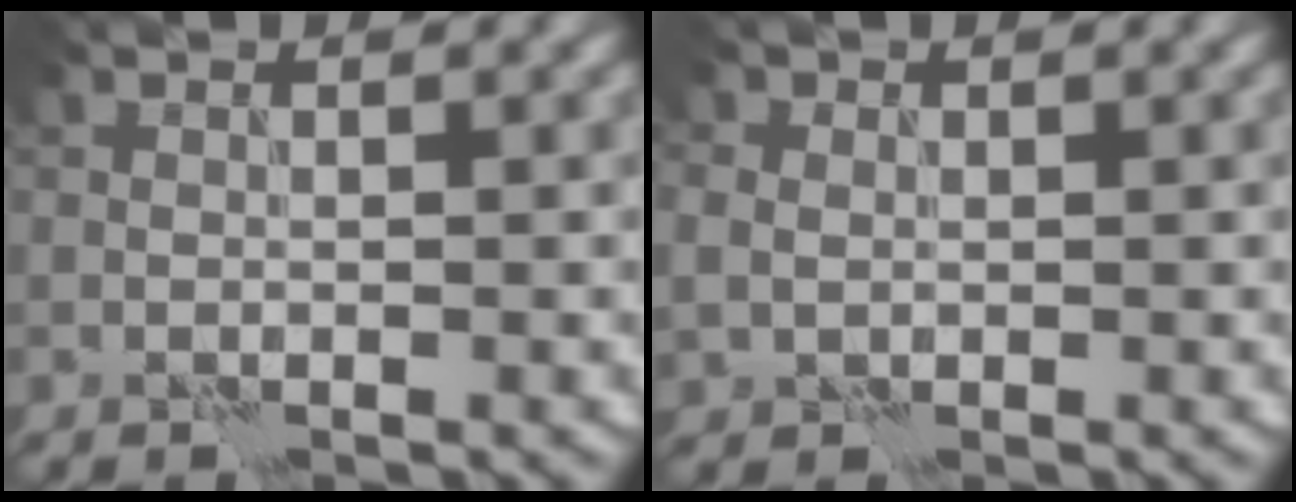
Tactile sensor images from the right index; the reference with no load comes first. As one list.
[{"total": 2.2, "force": [0.3, 2.0, 1.0], "torque": [-0.025, 0.008, 0.004]}]